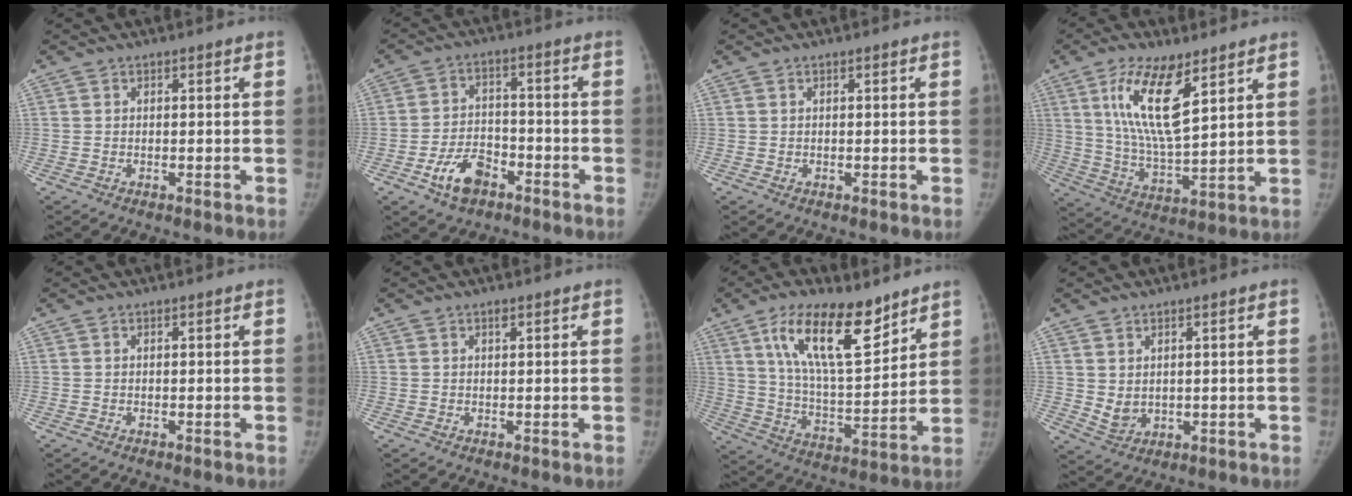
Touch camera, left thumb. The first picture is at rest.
{"total": 8.3, "force": [-4.5, 5.0, 4.8], "torque": [-0.074, 0.028, -0.077]}
{"total": 0.0}
{"total": 14.5, "force": [7.0, 4.8, 11.7], "torque": [-0.211, -0.037, 0.137]}
{"total": 0.0}
{"total": 0.7, "force": [0.5, 0.2, 0.5], "torque": [-0.008, -0.002, 0.007]}
{"total": 17.7, "force": [10.6, 6.6, 12.5], "torque": [-0.180, -0.058, 0.194]}
{"total": 3.7, "force": [1.0, 2.6, 2.5], "torque": [-0.034, -0.016, 0.030]}